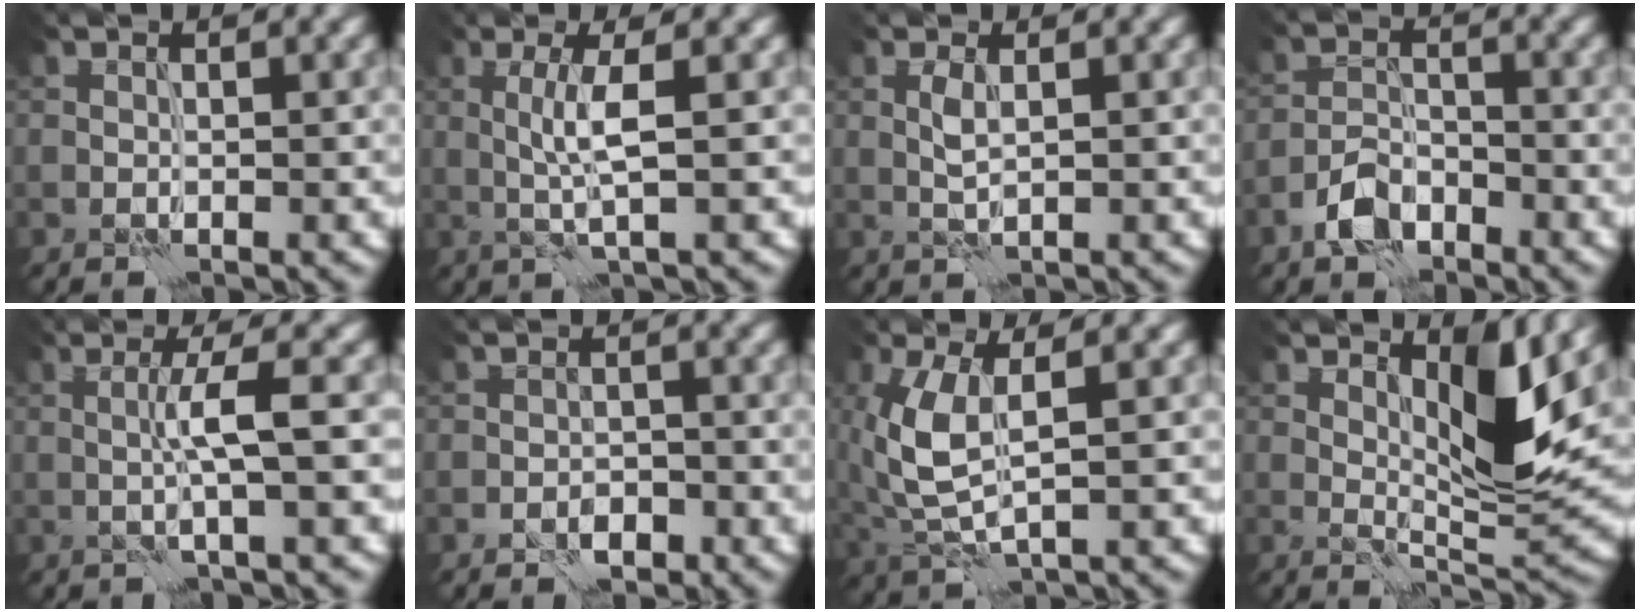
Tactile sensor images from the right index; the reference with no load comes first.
{"total": 2.8, "force": [0.3, 0.0, 2.8], "torque": [-0.061, 0.001, 0.007]}
{"total": 1.5, "force": [0.3, 0.3, 1.4], "torque": [-0.035, 0.003, 0.008]}
{"total": 3.5, "force": [-2.4, 1.8, 1.8], "torque": [-0.032, 0.006, -0.055]}
{"total": 3.2, "force": [0.1, 0.1, 3.2], "torque": [-0.060, 0.004, -0.002]}
{"total": 2.1, "force": [-1.3, 1.2, 1.1], "torque": [-0.012, 0.004, -0.023]}
{"total": 5.7, "force": [0.4, 2.5, 5.2], "torque": [-0.141, -0.002, 0.012]}
{"total": 5.6, "force": [2.7, 1.5, 4.6], "torque": [-0.077, -0.012, 0.047]}